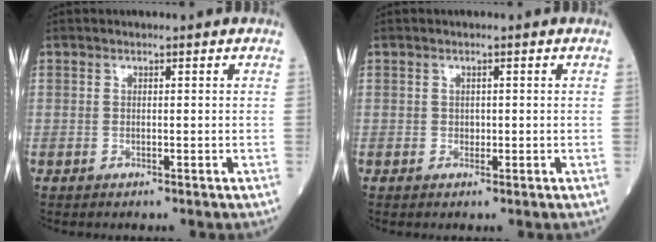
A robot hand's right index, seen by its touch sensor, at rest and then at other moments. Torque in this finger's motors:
{"motor_torque": [0.08, 0.05, 0.02, 0.01]}